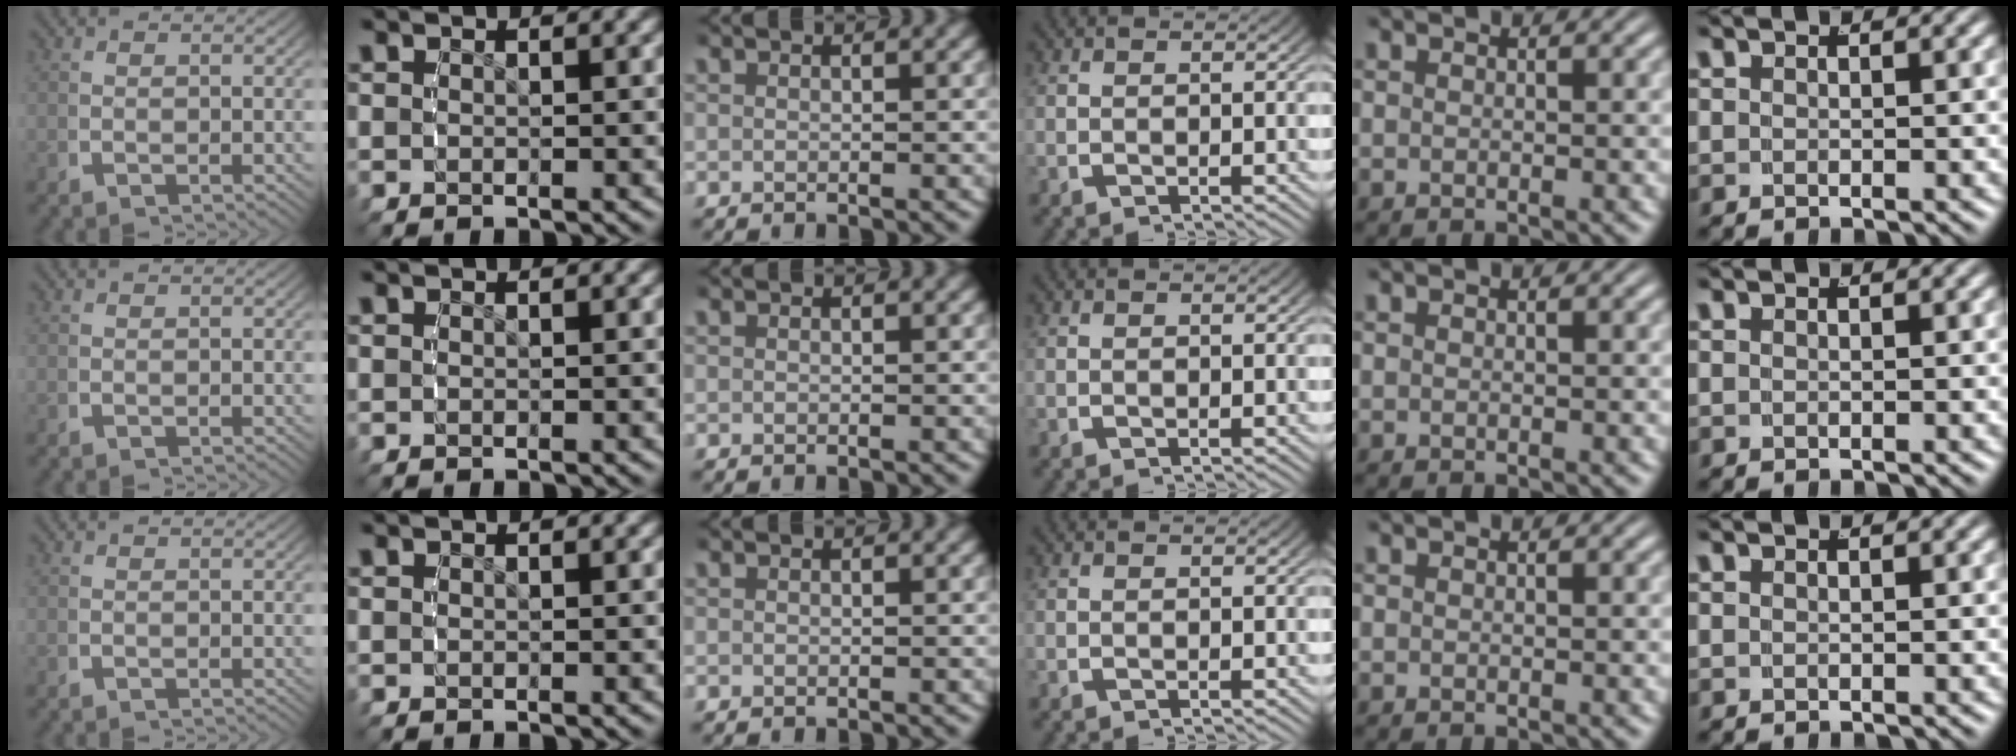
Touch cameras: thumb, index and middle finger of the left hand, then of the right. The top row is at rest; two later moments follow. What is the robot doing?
{"motion": "reach", "object": "bowl"}